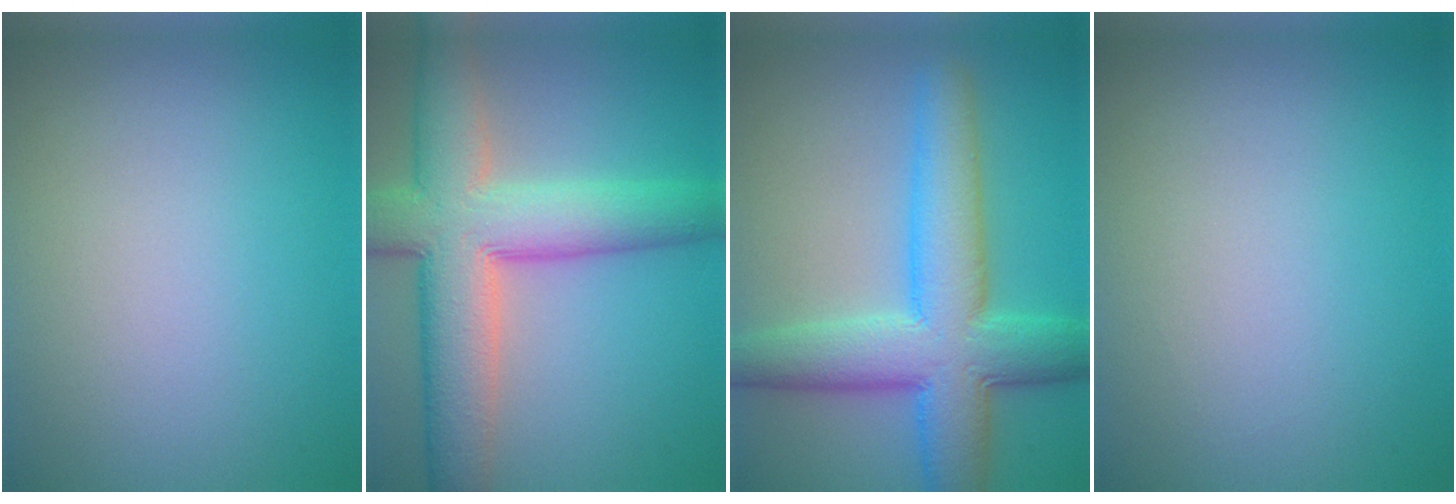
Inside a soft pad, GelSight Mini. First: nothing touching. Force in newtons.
{"total": 10.3, "press": 10.3, "slide": 0.6}
{"total": 8.8, "press": 8.8, "slide": 0.2}
{"total": 0.0}